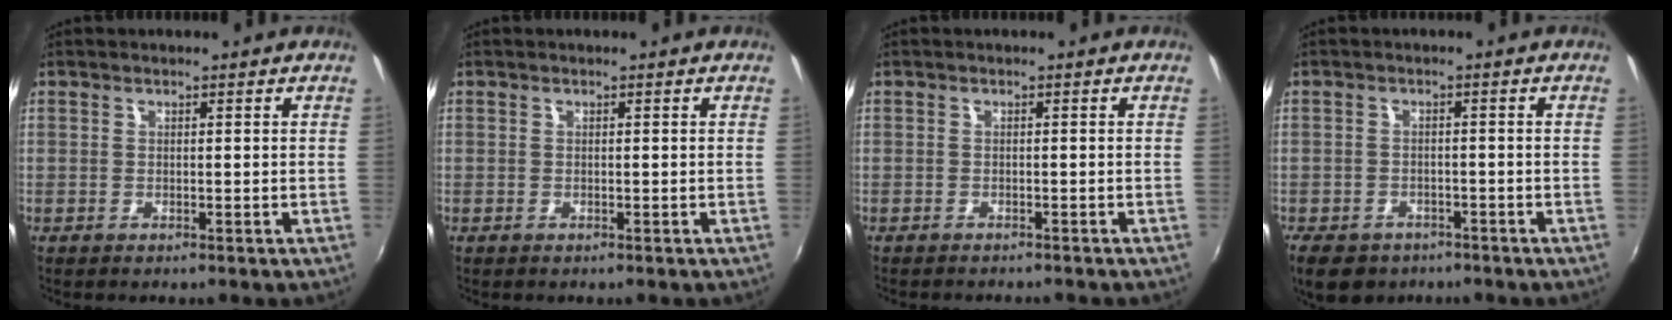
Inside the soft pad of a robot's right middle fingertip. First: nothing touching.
{"total": 0.0}
{"total": 2.6, "force": [-2.5, 0.5, 0.8], "torque": [-0.023, -0.012, -0.037]}
{"total": 8.7, "force": [-5.8, 5.5, 3.6], "torque": [-0.092, -0.018, -0.088]}